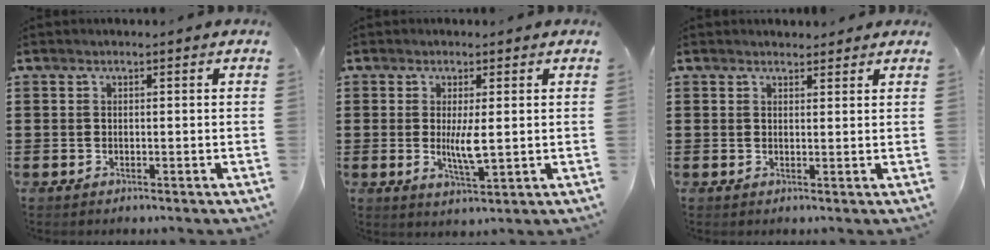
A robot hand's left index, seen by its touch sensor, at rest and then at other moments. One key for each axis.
{"total": 4.6, "fx": 0.2, "fy": 0.9, "fz": 4.5, "tx": -0.074, "ty": -0.005, "tz": 0.002}
{"total": 1.8, "fx": 1.7, "fy": 0.6, "fz": 0.1, "tx": 0.002, "ty": 0.002, "tz": 0.031}